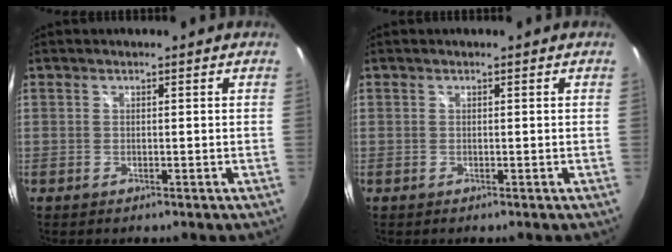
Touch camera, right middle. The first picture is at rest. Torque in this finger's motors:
{"motor_torque": [0.17, -0.17, -0.02, 0.00]}